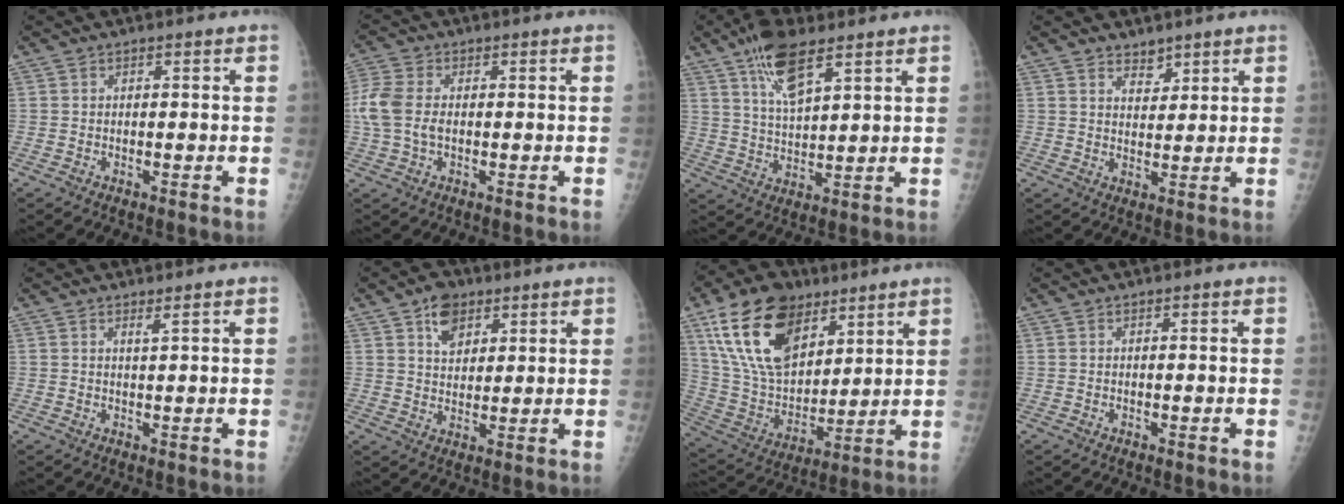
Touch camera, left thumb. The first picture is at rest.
{"total": 6.6, "force": [0.0, 4.1, 5.2], "torque": [-0.138, 0.011, -0.004]}
{"total": 10.0, "force": [6.2, 3.6, 7.1], "torque": [-0.124, -0.024, 0.118]}
{"total": 3.4, "force": [2.6, 1.9, 0.9], "torque": [0.004, -0.021, 0.045]}
{"total": 0.8, "force": [0.6, -0.3, 0.5], "torque": [-0.013, -0.013, 0.011]}
{"total": 6.6, "force": [3.6, 4.4, 3.3], "torque": [-0.030, -0.019, 0.060]}
{"total": 21.7, "force": [11.6, 12.8, 13.2], "torque": [-0.214, -0.040, 0.219]}
{"total": 0.0}